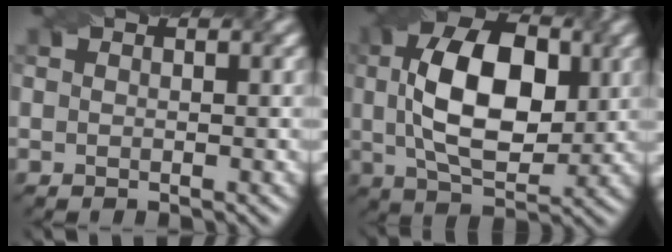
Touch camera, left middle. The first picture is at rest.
{"total": 9.1, "force": [0.2, 5.1, 7.6], "torque": [-0.140, 0.021, 0.010]}